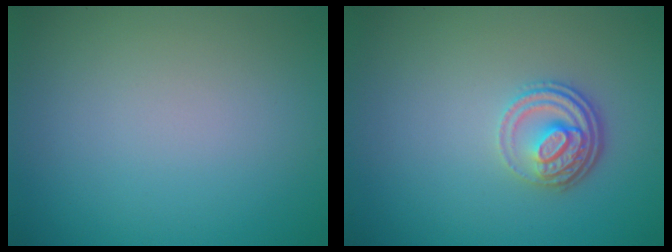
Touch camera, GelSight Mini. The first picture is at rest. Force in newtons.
{"total": 3.5, "press": 2.6, "slide": 2.3}